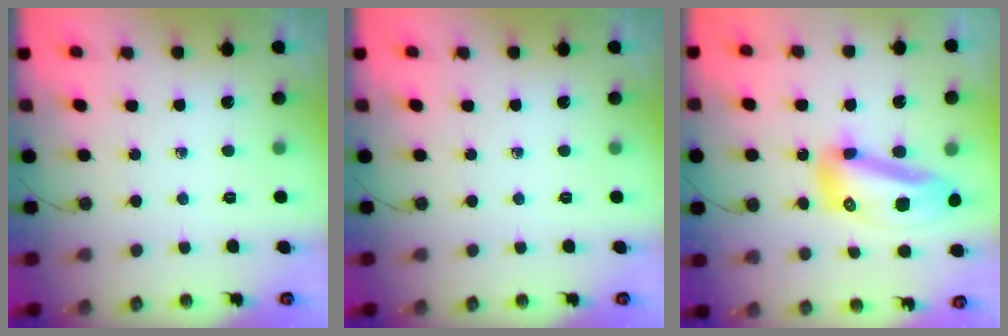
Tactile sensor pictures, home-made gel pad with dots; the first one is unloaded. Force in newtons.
{"total": 0.0}
{"total": 15.5, "press": 15.4, "slide": 1.7}